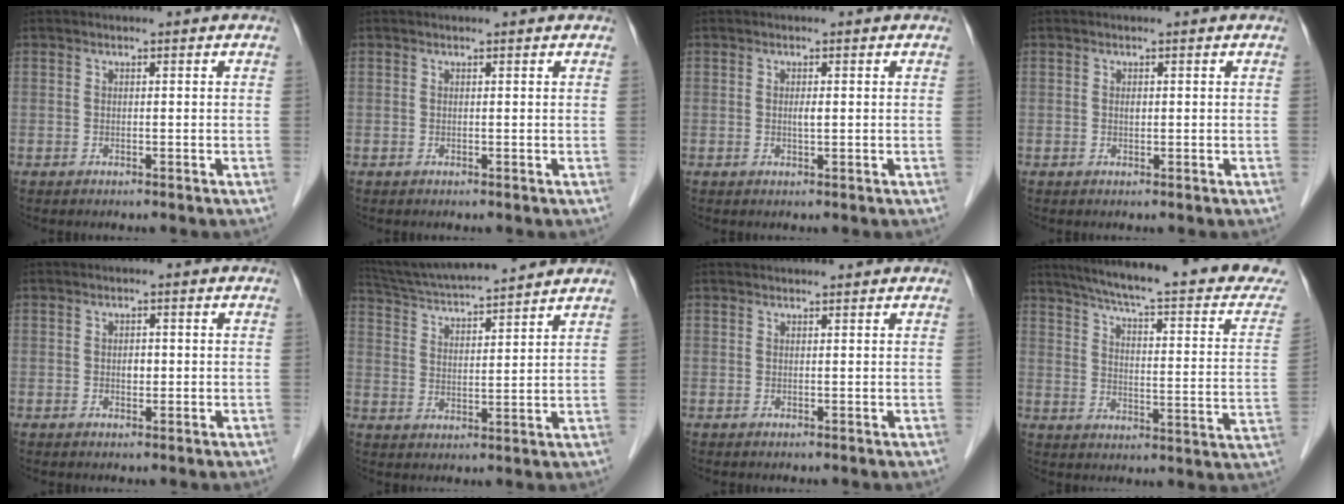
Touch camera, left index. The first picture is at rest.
{"total": 0.9, "force": [0.9, 0.0, 0.2], "torque": [-0.009, 0.005, 0.010]}
{"total": 0.9, "force": [0.2, 0.1, 0.9], "torque": [-0.017, -0.001, 0.002]}
{"total": 0.6, "force": [0.2, 0.3, 0.4], "torque": [-0.007, 0.001, 0.002]}
{"total": 1.2, "force": [0.0, 0.8, 0.9], "torque": [-0.015, 0.001, 0.001]}
{"total": 15.2, "force": [13.9, 0.3, 6.1], "torque": [-0.118, 0.022, 0.224]}
{"total": 4.6, "force": [4.5, 0.1, 1.1], "torque": [-0.010, 0.031, 0.052]}
{"total": 24.9, "force": [21.0, 2.6, 13.0], "torque": [-0.187, -0.035, 0.258]}